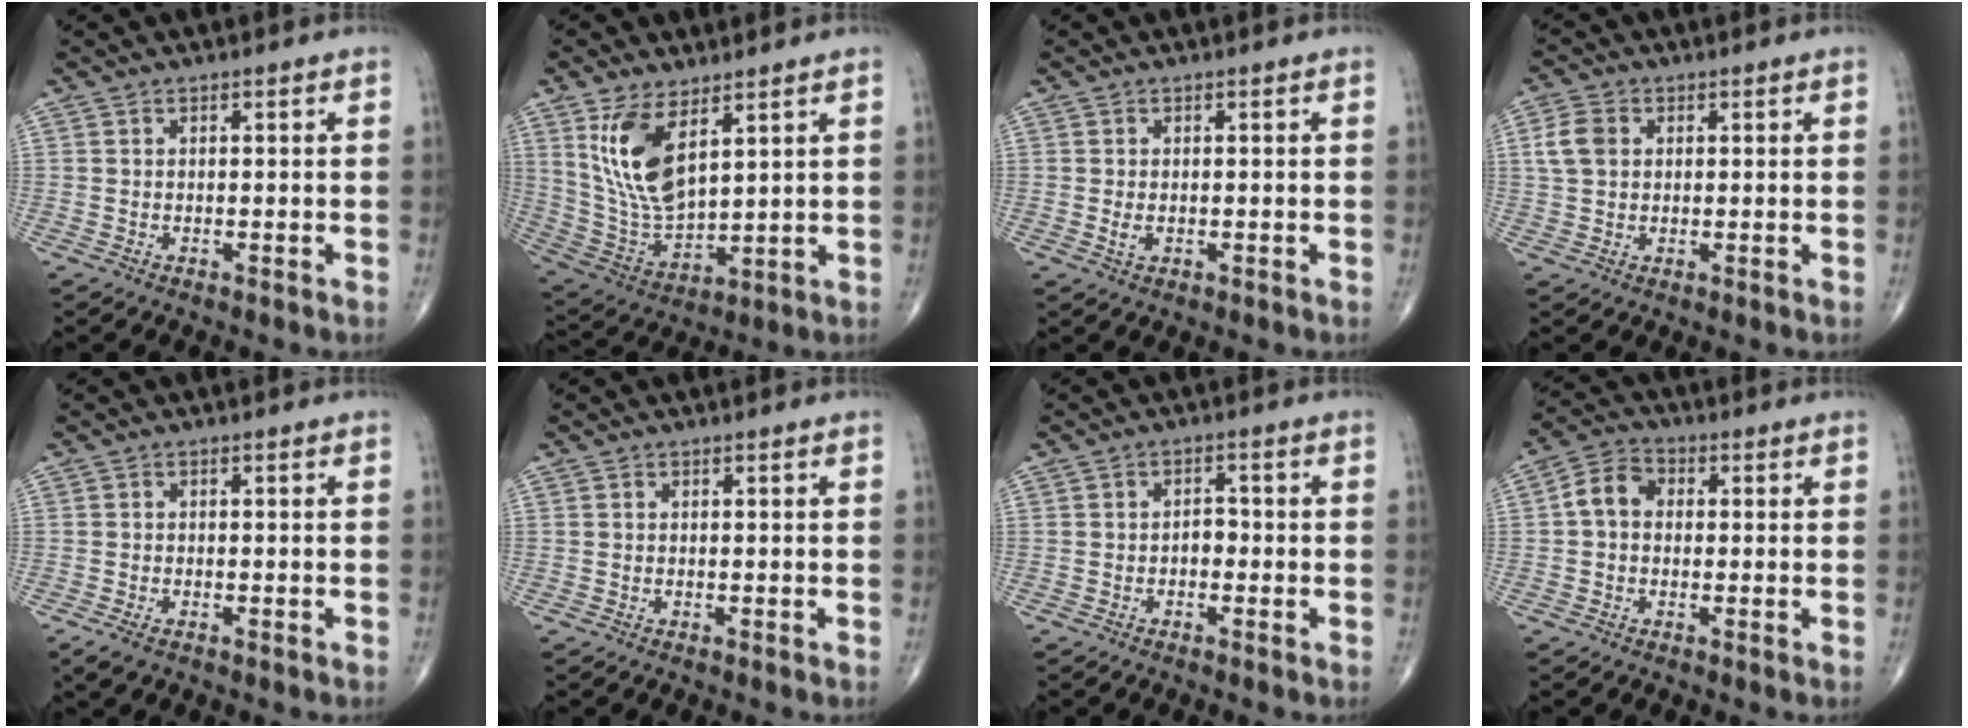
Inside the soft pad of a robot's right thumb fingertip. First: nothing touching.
{"total": 13.5, "force": [6.1, 6.2, 10.3], "torque": [-0.197, -0.029, 0.139]}
{"total": 1.7, "force": [-0.2, 1.0, 1.3], "torque": [-0.025, 0.000, -0.002]}
{"total": 5.0, "force": [1.1, 3.8, 3.0], "torque": [-0.059, 0.006, 0.019]}
{"total": 2.5, "force": [-1.4, 1.2, 1.6], "torque": [-0.037, -0.004, -0.023]}
{"total": 0.0}
{"total": 2.2, "force": [-0.7, 1.5, 1.4], "torque": [-0.007, 0.011, -0.017]}
{"total": 6.0, "force": [0.2, 4.6, 3.8], "torque": [-0.060, 0.021, -0.006]}